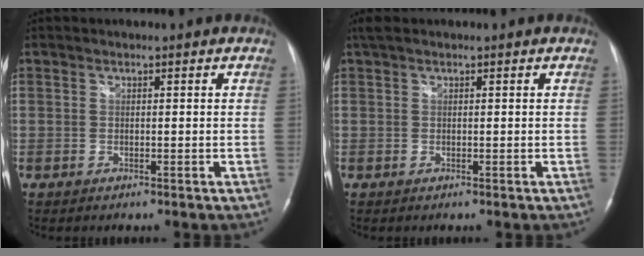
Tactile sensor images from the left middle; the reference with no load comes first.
{"total": 1.6, "force": [1.1, 0.5, 1.0], "torque": [-0.027, 0.023, 0.022]}